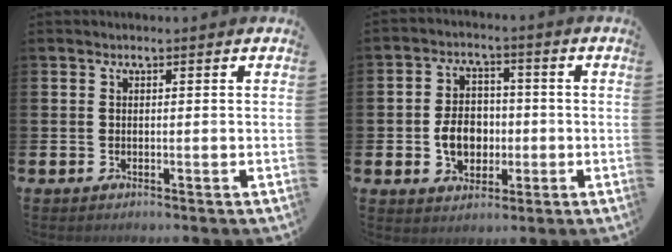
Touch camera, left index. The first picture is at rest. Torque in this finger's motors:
{"motor_torque": [1.17, 0.23, 0.67, 0.15]}